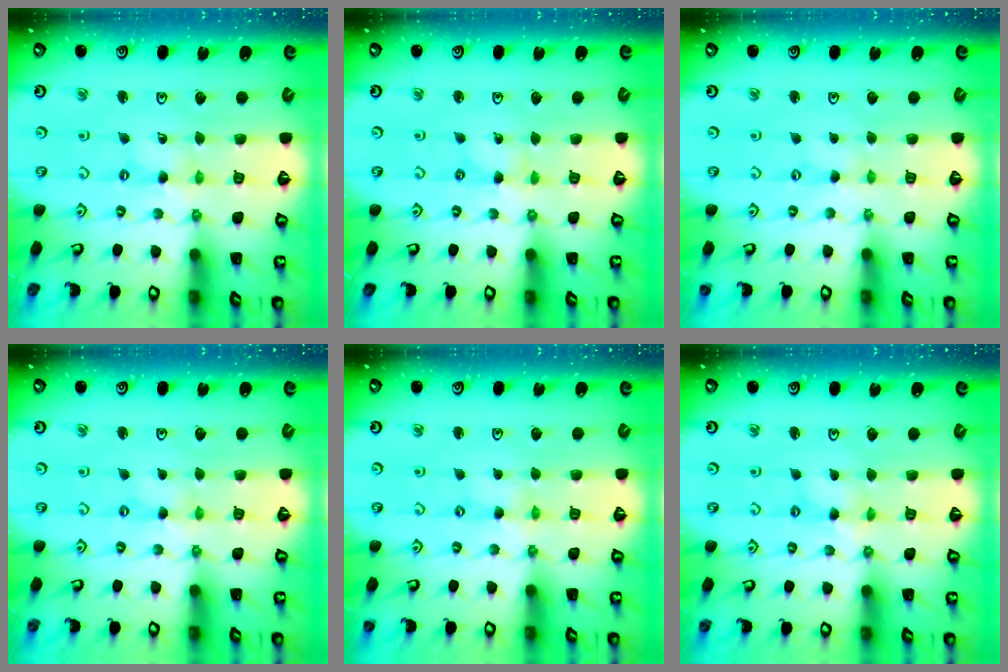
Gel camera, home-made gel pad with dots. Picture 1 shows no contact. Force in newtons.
{"total": 0.0}
{"total": 0.0}
{"total": 0.0}
{"total": 2.2, "press": 2.2, "slide": 0.4}
{"total": 2.5, "press": 2.5, "slide": 0.3}